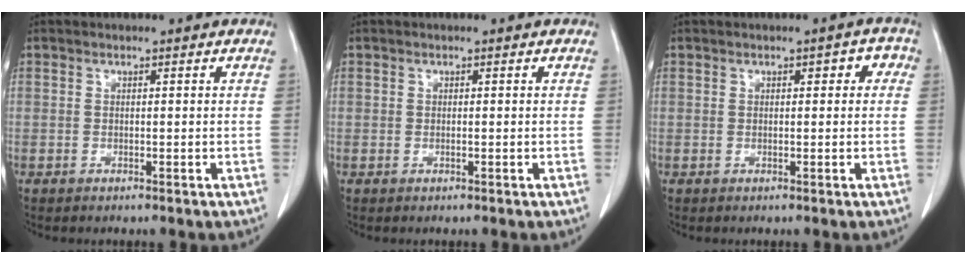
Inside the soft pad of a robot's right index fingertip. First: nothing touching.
{"total": 0.7, "force": [-0.2, 0.4, 0.5], "torque": [-0.017, 0.005, 0.000]}
{"total": 3.1, "force": [0.6, 1.5, 2.6], "torque": [-0.037, 0.028, 0.007]}